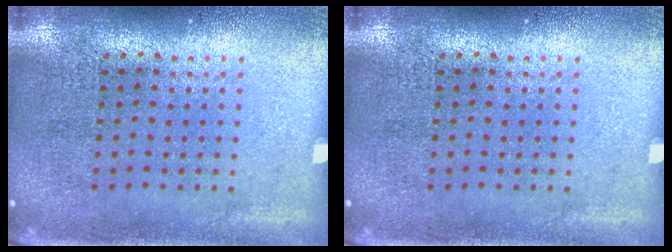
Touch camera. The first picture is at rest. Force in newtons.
{"total": 0.0}